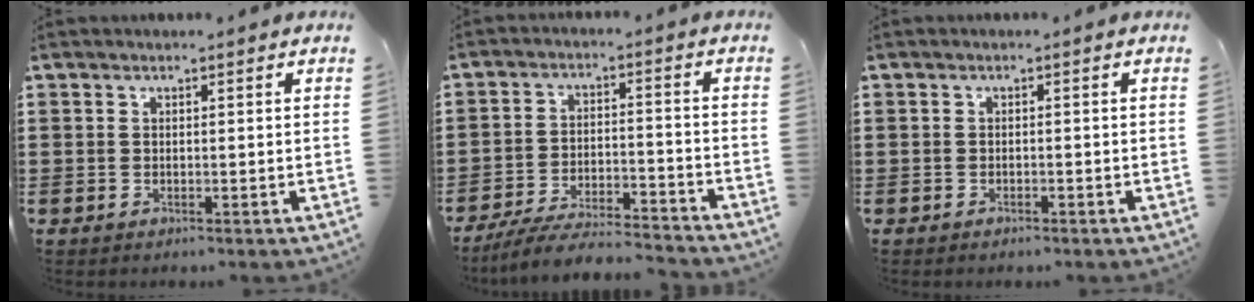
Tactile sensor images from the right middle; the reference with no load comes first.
{"total": 6.9, "force": [-6.5, 0.6, 2.4], "torque": [-0.052, -0.001, -0.127]}
{"total": 0.7, "force": [-0.7, 0.3, 0.1], "torque": [-0.001, 0.002, -0.015]}